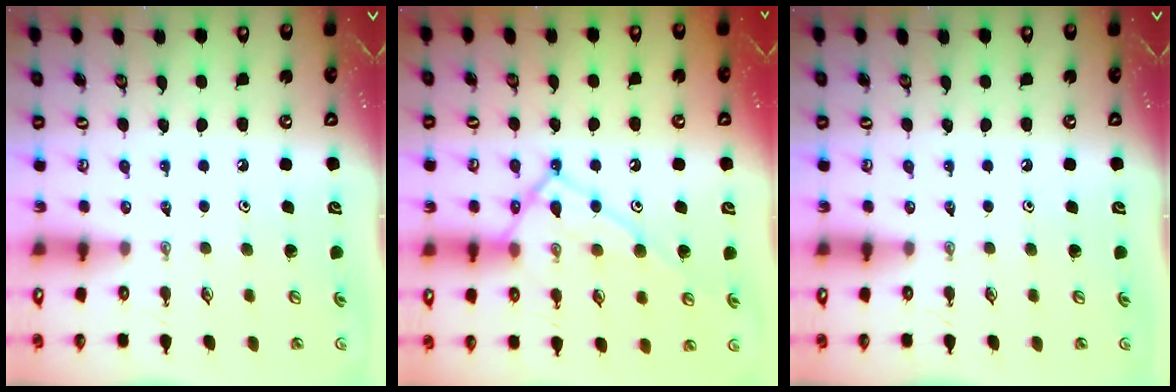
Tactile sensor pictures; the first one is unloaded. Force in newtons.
{"total": 13.7, "press": 13.7, "slide": 1.2}
{"total": 0.0}